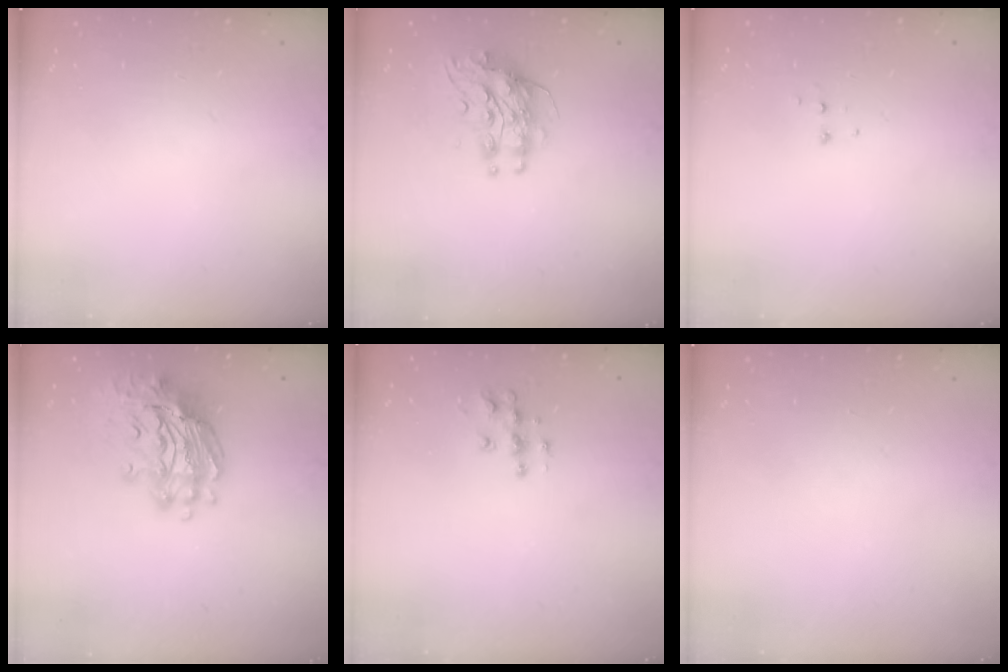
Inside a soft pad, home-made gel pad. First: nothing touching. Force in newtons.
{"total": 8.9, "press": 8.9, "slide": 0.5}
{"total": 4.5, "press": 4.5, "slide": 0.4}
{"total": 15.0, "press": 14.9, "slide": 1.6}
{"total": 7.5, "press": 7.5, "slide": 0.3}
{"total": 0.0}